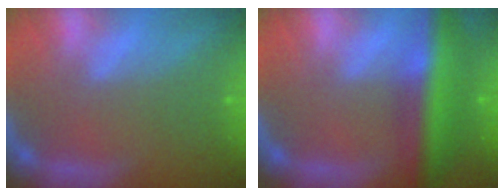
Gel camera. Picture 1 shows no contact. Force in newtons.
{"total": 8.5}